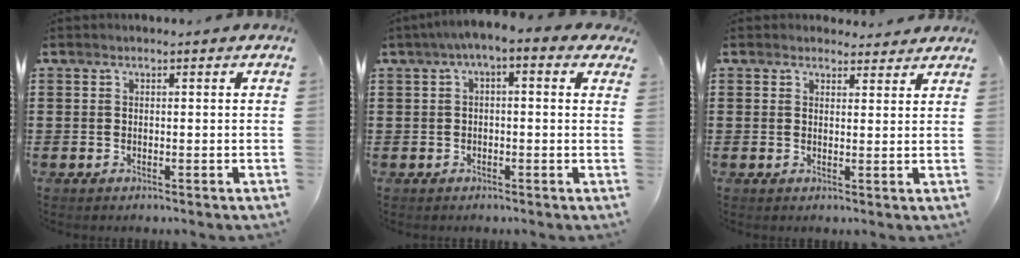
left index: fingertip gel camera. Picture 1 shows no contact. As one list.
[{"total": 2.8, "force": [-0.7, 0.8, 2.6], "torque": [-0.047, 0.006, -0.020]}, {"total": 2.6, "force": [2.4, 1.0, 0.1], "torque": [-0.001, -0.005, 0.043]}]